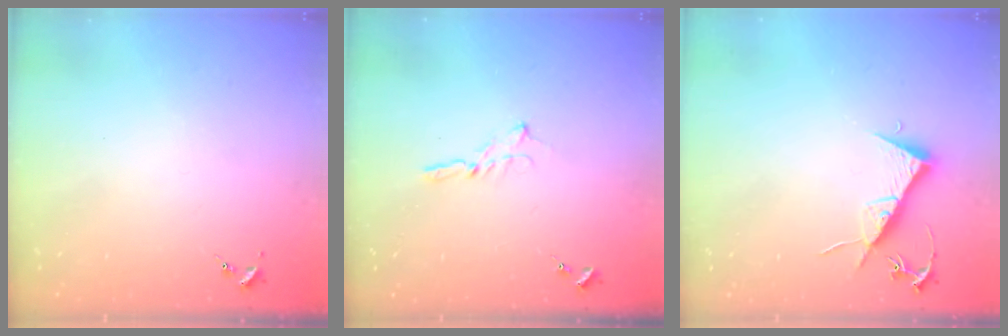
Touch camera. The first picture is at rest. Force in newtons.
{"total": 3.7, "press": 3.7, "slide": 0.3}
{"total": 9.6, "press": 9.6, "slide": 0.6}